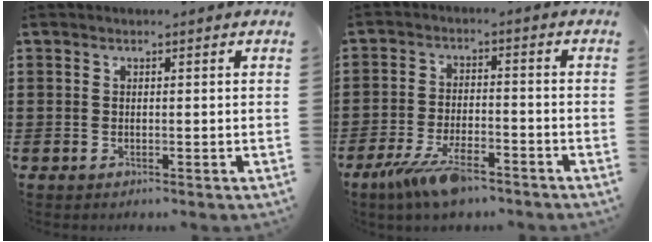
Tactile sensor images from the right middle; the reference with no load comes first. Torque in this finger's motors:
{"motor_torque": [0.75, 0.59, 0.19, 0.14]}